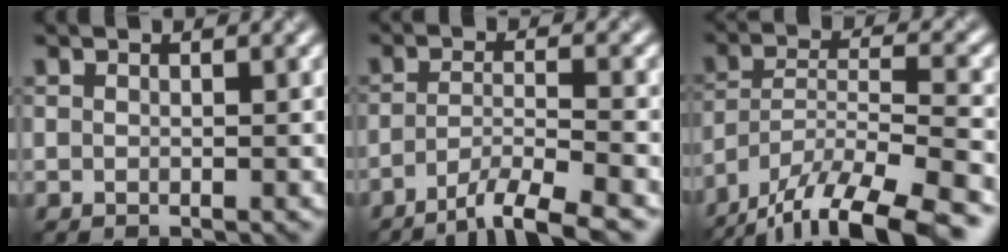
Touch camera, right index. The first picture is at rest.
{"total": 5.5, "force": [-3.8, 1.0, 3.9], "torque": [-0.053, -0.001, -0.070]}
{"total": 14.0, "force": [-11.7, 3.1, 7.0], "torque": [-0.118, -0.010, -0.184]}